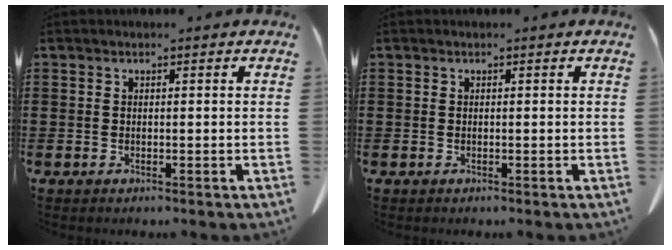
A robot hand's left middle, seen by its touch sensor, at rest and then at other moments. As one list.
[{"total": 0.0}]